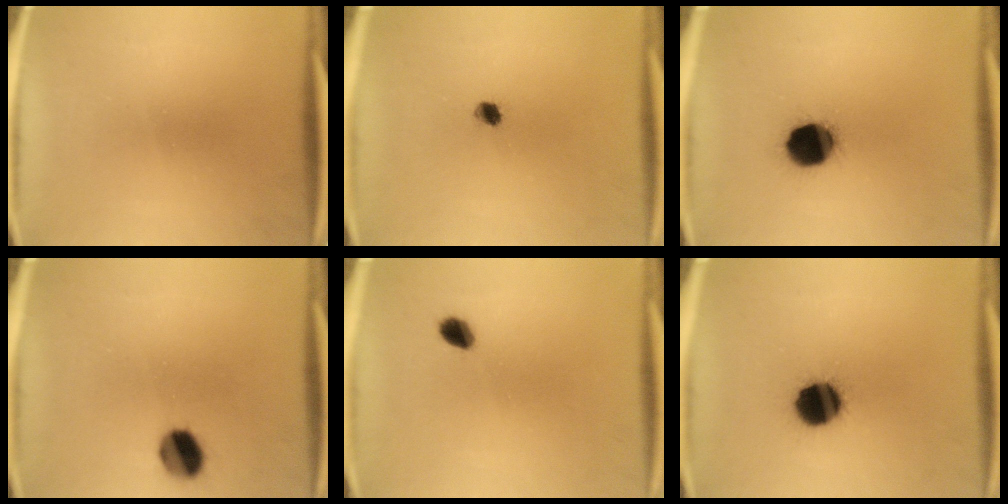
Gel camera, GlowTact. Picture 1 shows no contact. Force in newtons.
{"total": 2.1}
{"total": 13.2}
{"total": 7.4}
{"total": 2.9}
{"total": 12.1}